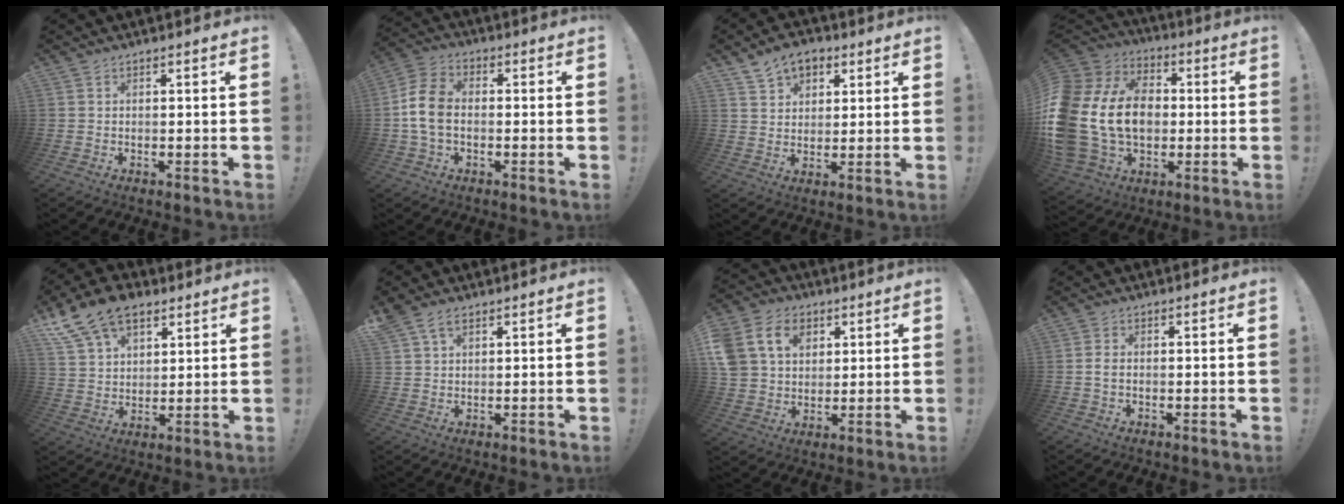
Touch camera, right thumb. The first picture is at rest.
{"total": 10.5, "force": [-1.1, 7.0, 7.7], "torque": [-0.157, 0.014, -0.014]}
{"total": 8.4, "force": [5.1, 5.9, 3.1], "torque": [-0.044, -0.023, 0.097]}
{"total": 26.1, "force": [0.4, 19.6, 17.3], "torque": [-0.350, 0.006, 0.033]}
{"total": 14.7, "force": [9.3, 9.0, 6.9], "torque": [-0.126, -0.047, 0.179]}
{"total": 4.6, "force": [2.9, 2.7, 2.4], "torque": [-0.038, -0.010, 0.054]}
{"total": 15.9, "force": [5.9, 12.2, 8.3], "torque": [-0.156, -0.016, 0.117]}
{"total": 1.6, "force": [-0.2, 0.9, 1.3], "torque": [-0.030, 0.007, -0.003]}